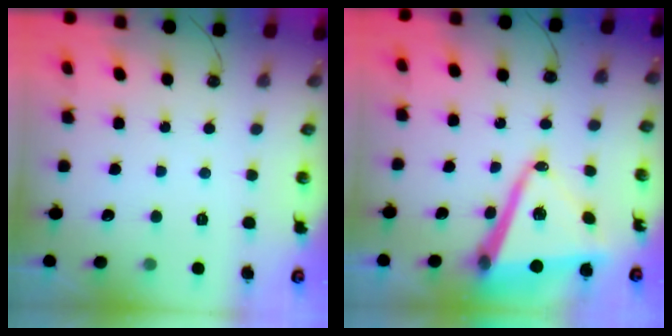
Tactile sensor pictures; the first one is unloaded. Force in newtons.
{"total": 16.1, "press": 15.8, "slide": 3.2}